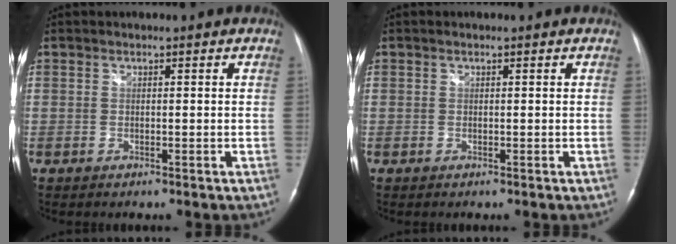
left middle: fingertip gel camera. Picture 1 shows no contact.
{"total": 0.0}